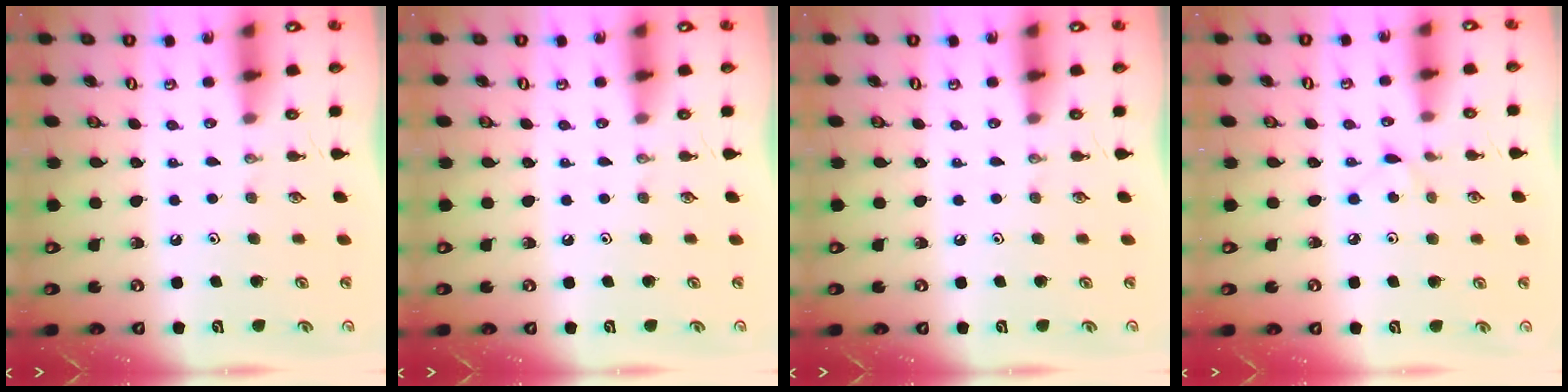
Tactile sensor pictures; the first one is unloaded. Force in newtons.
{"total": 0.0}
{"total": 0.0}
{"total": 3.0, "press": 3.0, "slide": 0.4}